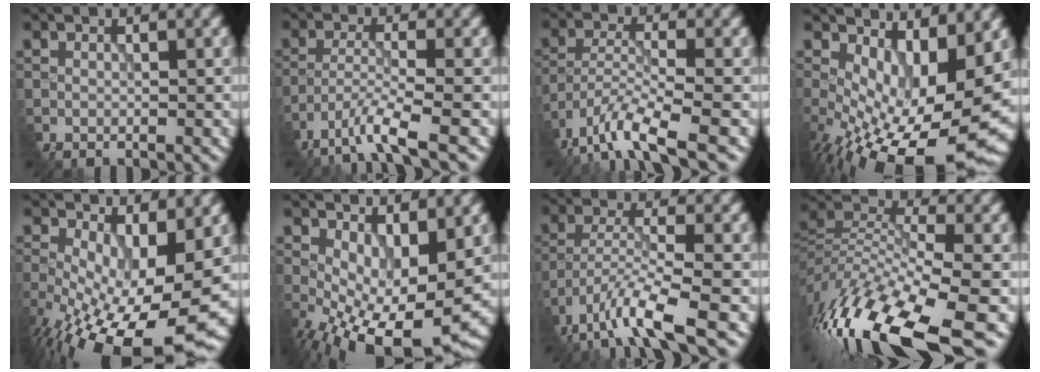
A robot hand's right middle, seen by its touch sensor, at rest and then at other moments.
{"total": 4.7, "force": [-3.8, 0.3, 2.7], "torque": [-0.057, -0.005, -0.078]}
{"total": 6.8, "force": [-5.2, 1.4, 4.1], "torque": [-0.082, -0.007, -0.105]}
{"total": 13.2, "force": [-1.8, 6.9, 11.1], "torque": [-0.167, -0.029, -0.013]}
{"total": 14.3, "force": [-4.6, 6.3, 12.0], "torque": [-0.211, -0.037, -0.059]}
{"total": 11.1, "force": [-2.5, 5.7, 9.2], "torque": [-0.155, -0.029, -0.022]}
{"total": 6.5, "force": [-4.8, 1.0, 4.1], "torque": [-0.084, -0.004, -0.095]}
{"total": 13.7, "force": [-8.1, 4.7, 10.0], "torque": [-0.217, 0.001, -0.145]}